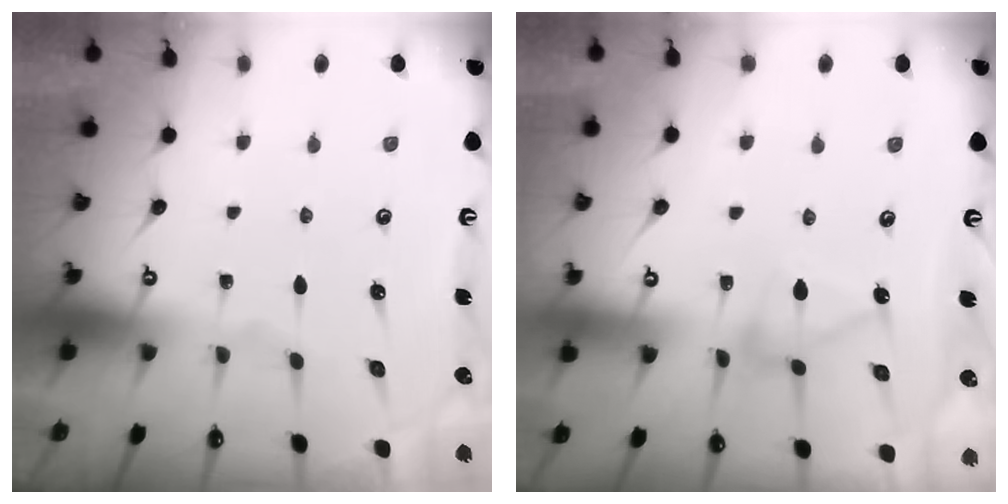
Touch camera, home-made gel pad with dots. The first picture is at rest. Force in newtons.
{"total": 9.2, "press": 9.2, "slide": 0.6}